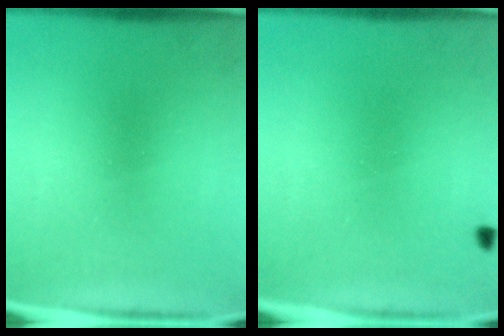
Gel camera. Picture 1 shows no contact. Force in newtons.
{"total": 0.6}